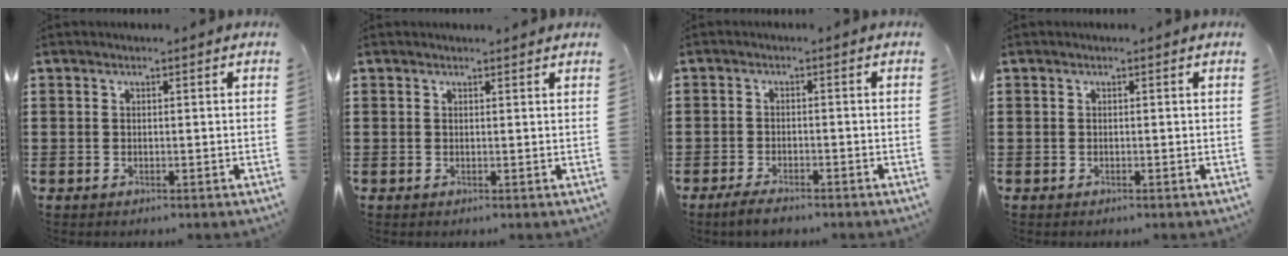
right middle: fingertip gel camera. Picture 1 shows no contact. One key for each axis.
{"total": 0.5, "fx": 0.5, "fy": 0.1, "fz": 0.1, "tx": 0.003, "ty": -0.003, "tz": 0.008}
{"total": 2.4, "fx": -2.1, "fy": 0.6, "fz": 1.0, "tx": -0.027, "ty": 0.000, "tz": -0.044}
{"total": 0.0}